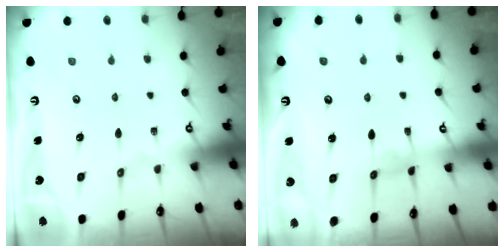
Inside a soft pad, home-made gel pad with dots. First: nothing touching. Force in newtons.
{"total": 1.4, "press": 1.4, "slide": 0.5}